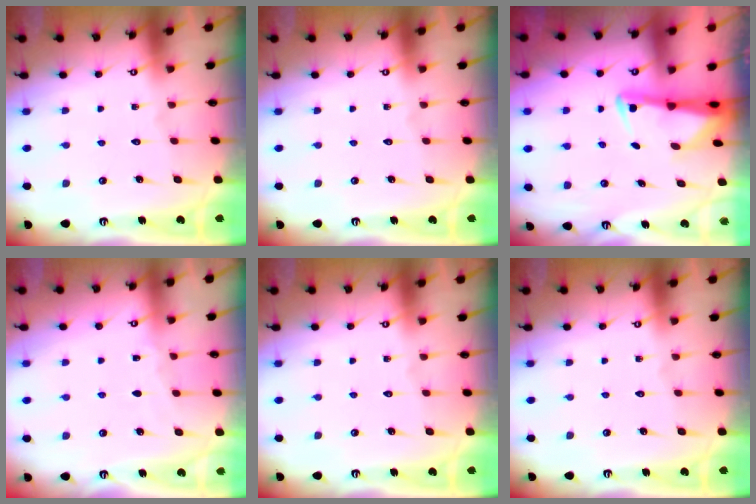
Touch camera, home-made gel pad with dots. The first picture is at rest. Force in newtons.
{"total": 0.0}
{"total": 3.0, "press": 2.9, "slide": 0.6}
{"total": 2.7, "press": 2.7, "slide": 0.4}
{"total": 0.0}
{"total": 0.0}